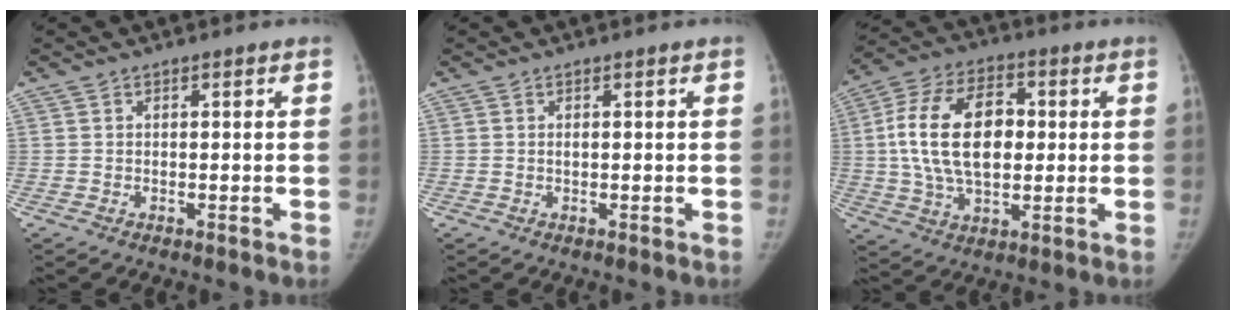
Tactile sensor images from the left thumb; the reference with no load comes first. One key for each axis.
{"total": 0.5, "fx": 0.1, "fy": 0.3, "fz": 0.4, "tx": -0.009, "ty": 0.000, "tz": 0.001}
{"total": 17.9, "fx": 1.6, "fy": 10.9, "fz": 14.1, "tx": -0.246, "ty": 0.016, "tz": 0.028}